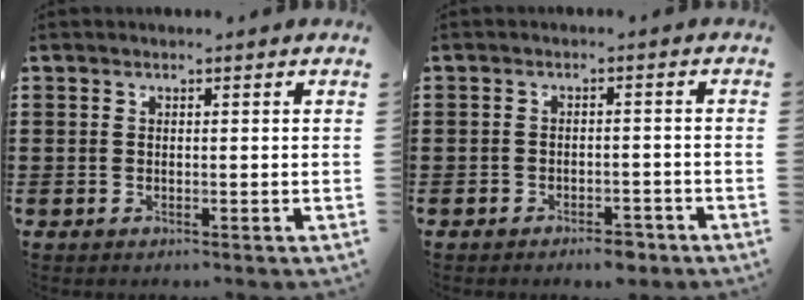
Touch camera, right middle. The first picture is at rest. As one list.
[{"total": 2.6, "force": [-2.4, 0.6, 0.5], "torque": [-0.013, 0.004, -0.050]}]